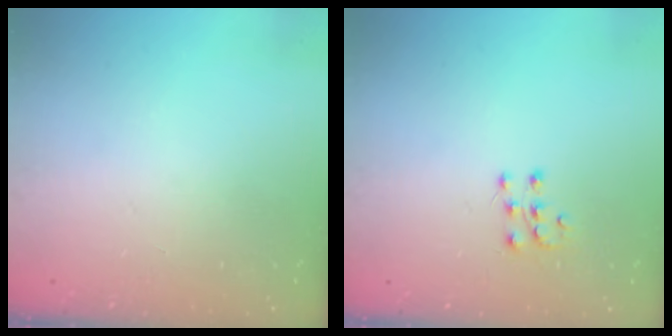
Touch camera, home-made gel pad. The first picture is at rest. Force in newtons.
{"total": 6.0, "press": 5.9, "slide": 0.4}